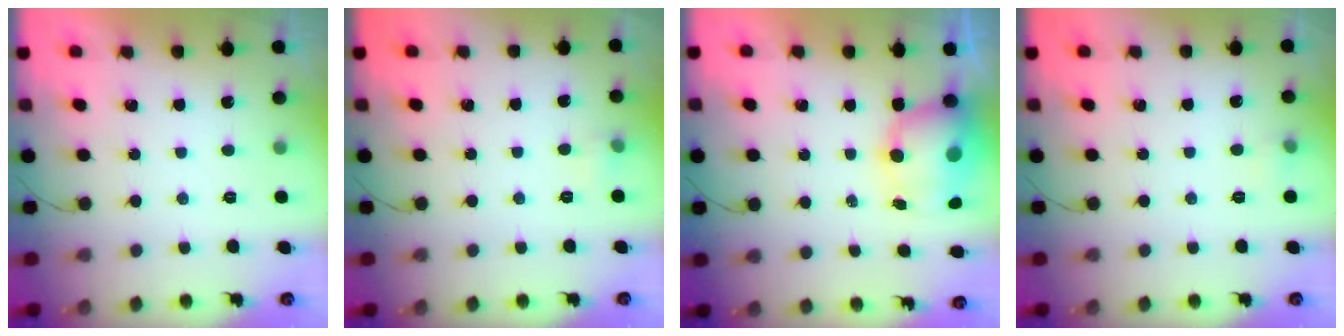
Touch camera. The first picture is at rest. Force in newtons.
{"total": 4.1, "press": 3.9, "slide": 1.2}
{"total": 8.6, "press": 8.4, "slide": 2.0}
{"total": 3.9, "press": 3.7, "slide": 1.2}